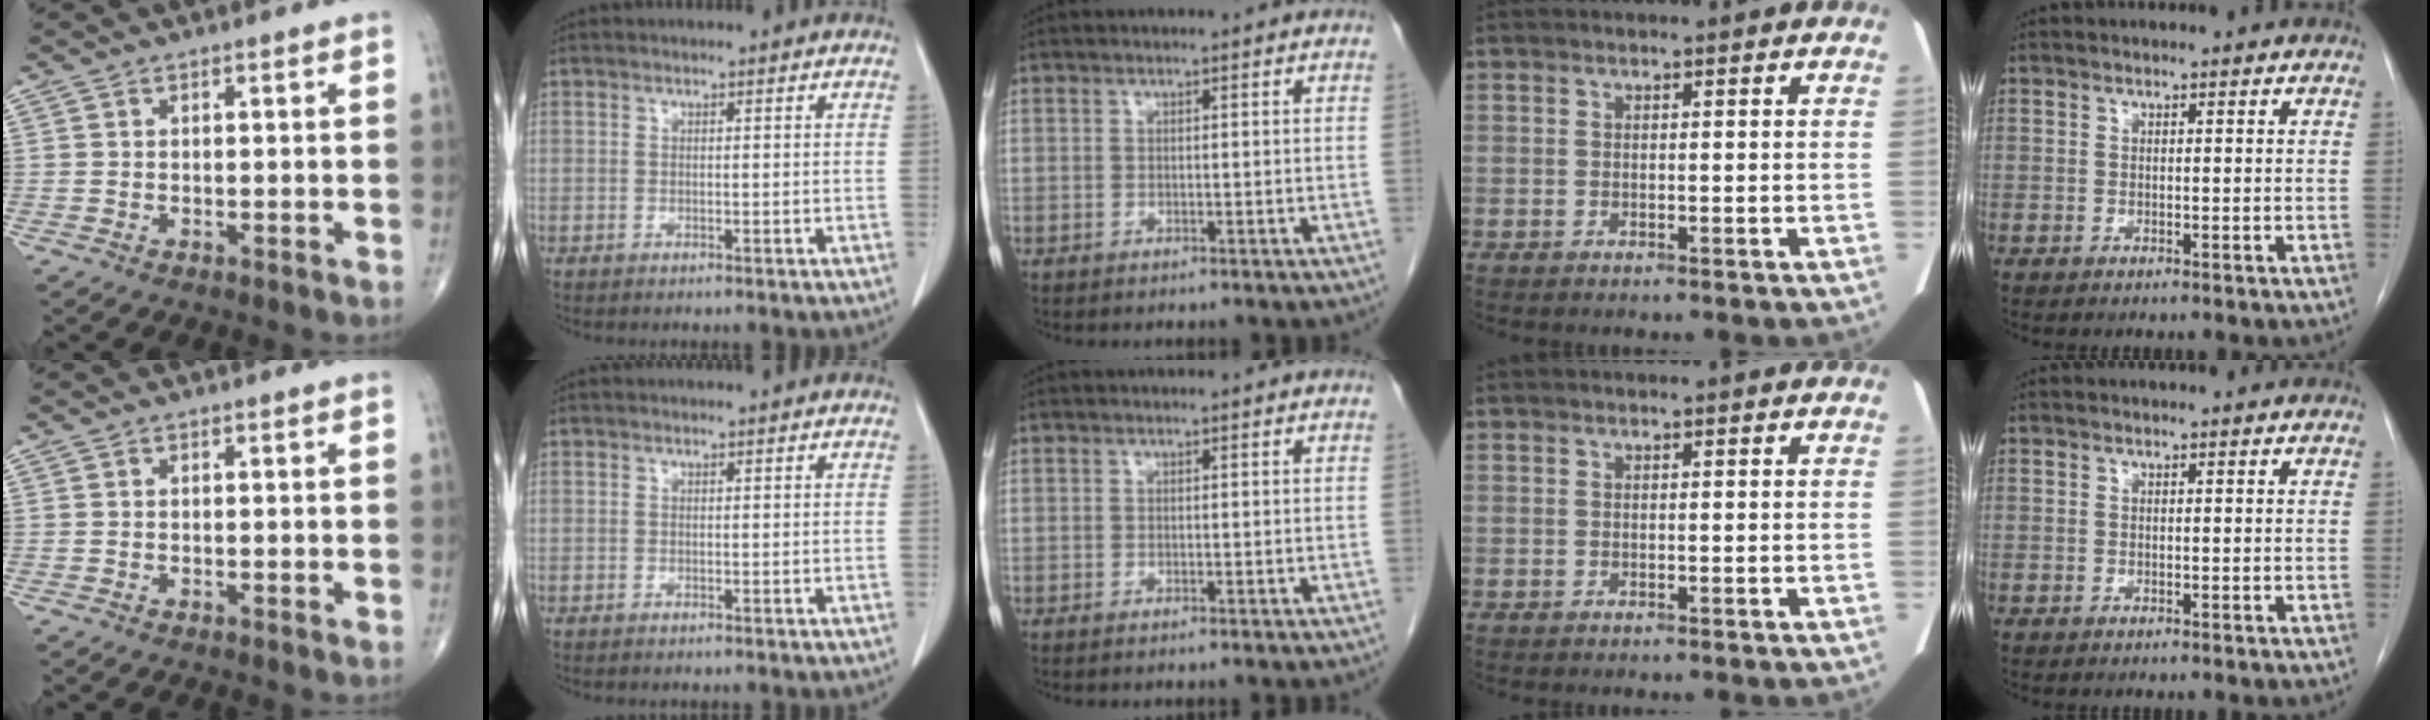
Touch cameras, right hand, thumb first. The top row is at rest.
{}